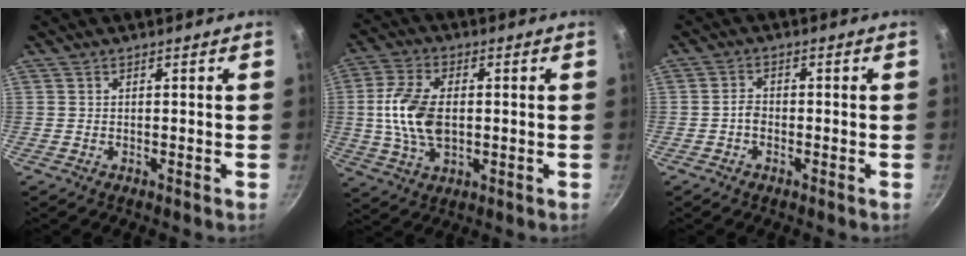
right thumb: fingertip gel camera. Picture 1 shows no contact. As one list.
[{"total": 12.0, "force": [0.0, 7.1, 9.7], "torque": [-0.181, 0.009, -0.004]}, {"total": 2.2, "force": [-0.9, 1.6, 1.3], "torque": [-0.020, 0.016, -0.020]}]